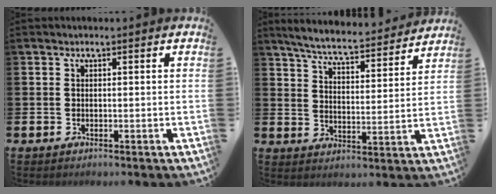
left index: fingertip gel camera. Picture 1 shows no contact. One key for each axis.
{"total": 6.3, "fx": 6.0, "fy": 0.5, "fz": 1.7, "tx": -0.059, "ty": -0.043, "tz": 0.102}